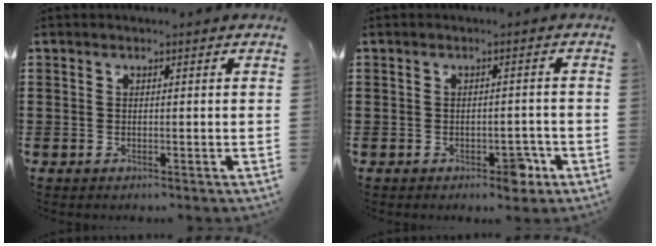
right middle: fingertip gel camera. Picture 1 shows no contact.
{"total": 3.1, "force": [-2.2, 1.3, 1.8], "torque": [-0.028, 0.005, -0.040]}